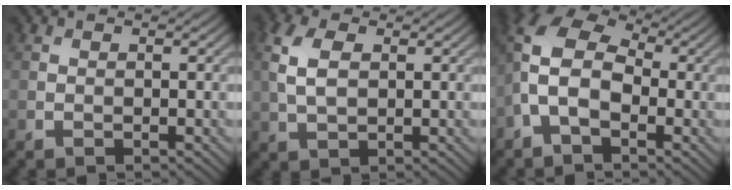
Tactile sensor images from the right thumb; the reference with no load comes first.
{"total": 5.2, "force": [1.1, 3.1, 4.0], "torque": [-0.108, 0.008, 0.019]}
{"total": 10.5, "force": [-1.0, 6.4, 8.2], "torque": [-0.200, 0.013, -0.038]}